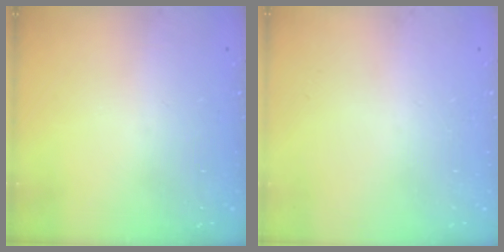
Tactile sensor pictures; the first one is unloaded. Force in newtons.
{"total": 0.0}